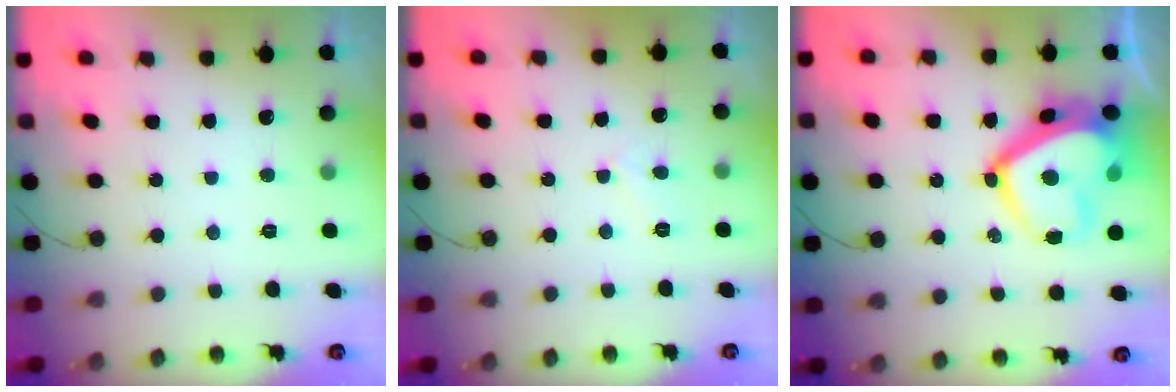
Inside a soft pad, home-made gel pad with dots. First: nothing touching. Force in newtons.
{"total": 2.8, "press": 2.8, "slide": 0.3}
{"total": 16.8, "press": 16.8, "slide": 1.0}